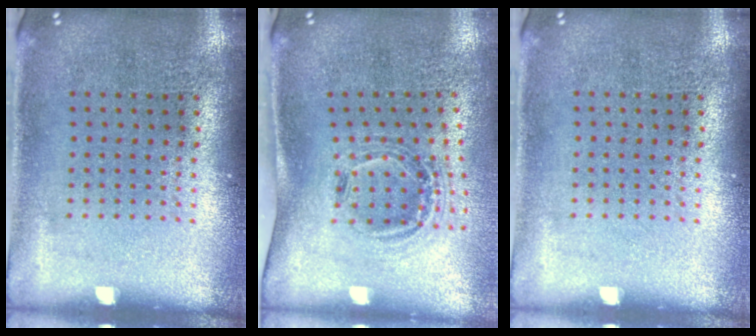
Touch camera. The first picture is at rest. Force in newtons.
{"total": 1.2, "press": 1.0, "slide": 0.5}
{"total": 0.0}